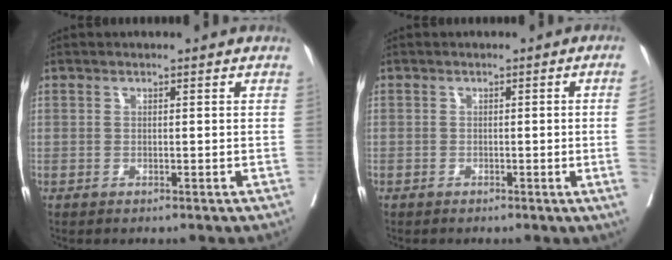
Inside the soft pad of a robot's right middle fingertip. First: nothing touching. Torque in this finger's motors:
{"motor_torque": [0.29, -0.36, -1.04, -0.21]}